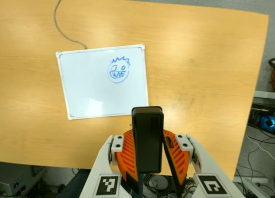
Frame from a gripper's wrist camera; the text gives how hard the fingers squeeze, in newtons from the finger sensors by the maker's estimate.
{"total": 5.5, "left": 5.4, "right": 5.6}